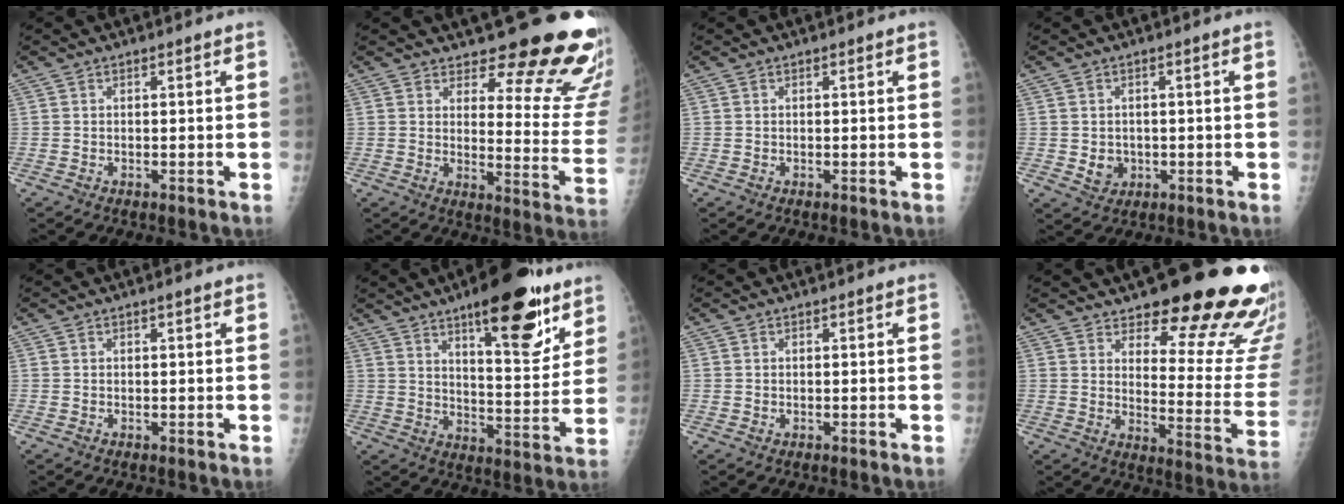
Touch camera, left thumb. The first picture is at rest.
{"total": 18.3, "force": [15.1, 5.3, 8.7], "torque": [-0.060, -0.137, 0.175]}
{"total": 0.0}
{"total": 3.8, "force": [-0.5, 3.3, 1.7], "torque": [-0.011, 0.001, 0.001]}
{"total": 0.9, "force": [0.4, 0.4, 0.7], "torque": [-0.006, 0.002, 0.005]}
{"total": 19.5, "force": [11.8, 6.4, 14.2], "torque": [-0.160, -0.065, 0.174]}
{"total": 0.5, "force": [0.1, 0.4, 0.3], "torque": [0.000, 0.000, 0.000]}
{"total": 23.0, "force": [17.3, 6.7, 13.5], "torque": [-0.123, -0.122, 0.218]}